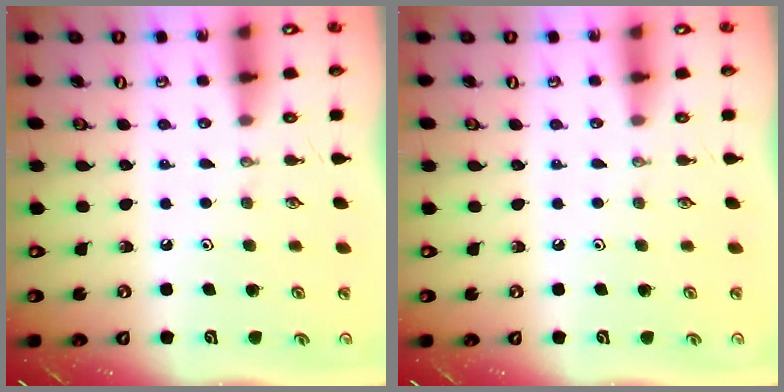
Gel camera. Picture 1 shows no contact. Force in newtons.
{"total": 0.0}